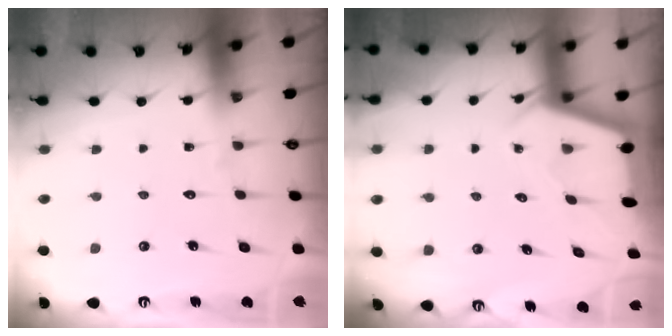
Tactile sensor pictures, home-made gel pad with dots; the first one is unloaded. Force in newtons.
{"total": 2.3, "press": 2.3, "slide": 0.3}